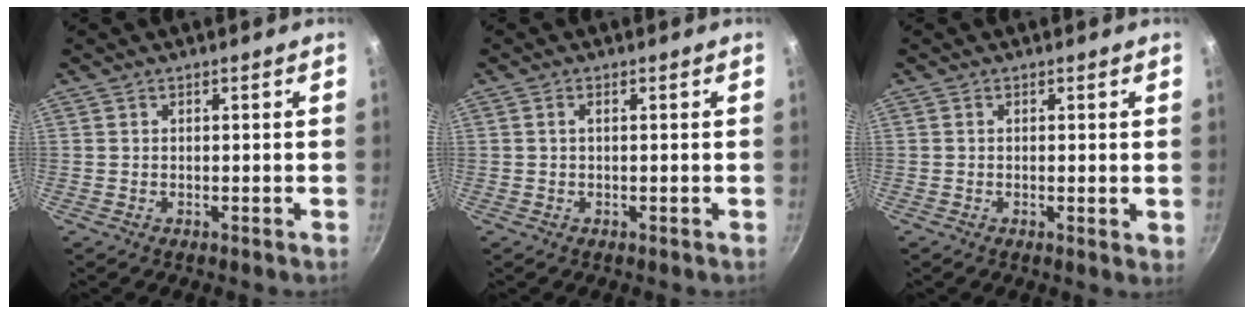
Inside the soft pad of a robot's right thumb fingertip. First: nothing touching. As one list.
[{"total": 0.9, "force": [0.2, 0.4, 0.8], "torque": [-0.018, 0.004, 0.003]}, {"total": 1.6, "force": [0.0, 0.3, 1.5], "torque": [-0.023, -0.005, -0.002]}]